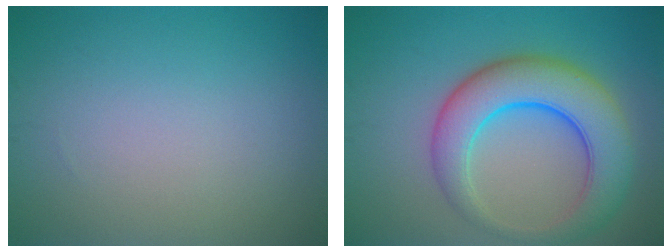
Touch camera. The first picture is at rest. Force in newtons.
{"total": 8.1, "press": 8.1, "slide": 0.4}